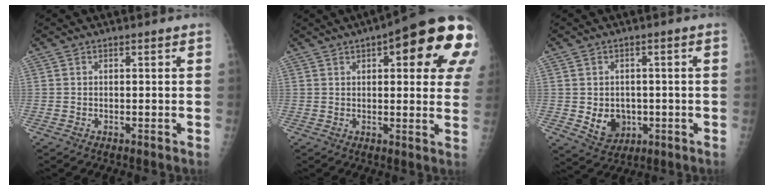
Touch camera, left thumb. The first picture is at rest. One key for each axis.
{"total": 21.6, "fx": 8.2, "fy": 7.3, "fz": 18.6, "tx": -0.212, "ty": 0.004, "tz": 0.096}
{"total": 6.4, "fx": -1.0, "fy": 5.3, "fz": 3.4, "tx": -0.027, "ty": 0.000, "tz": -0.001}